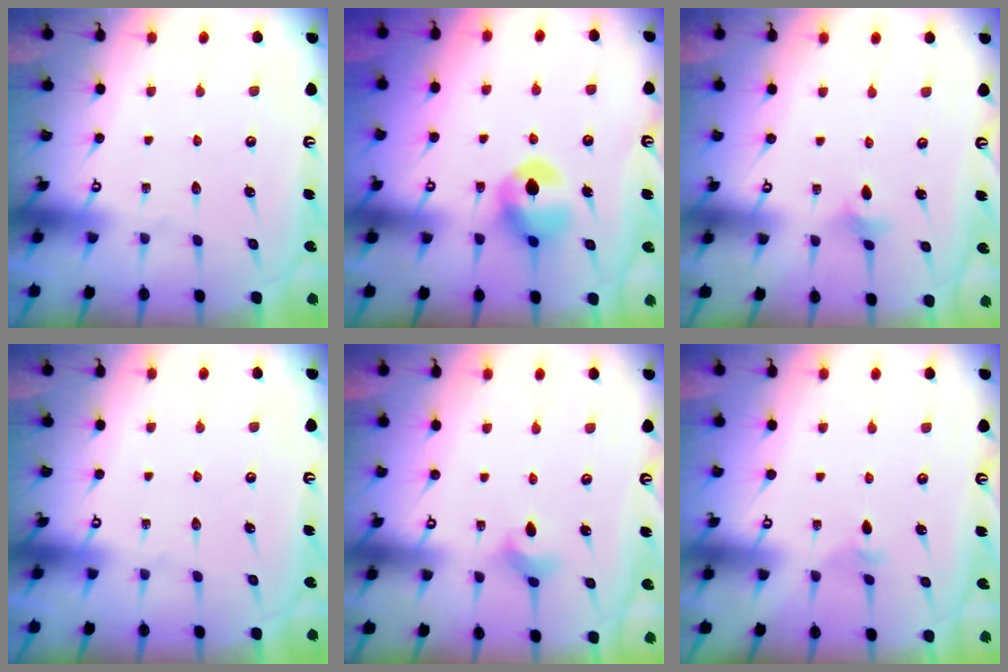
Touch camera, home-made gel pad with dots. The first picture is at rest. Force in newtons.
{"total": 9.5, "press": 9.5, "slide": 0.2}
{"total": 2.3, "press": 2.2, "slide": 0.5}
{"total": 0.0}
{"total": 4.0, "press": 4.0, "slide": 0.8}
{"total": 2.0, "press": 2.0, "slide": 0.5}